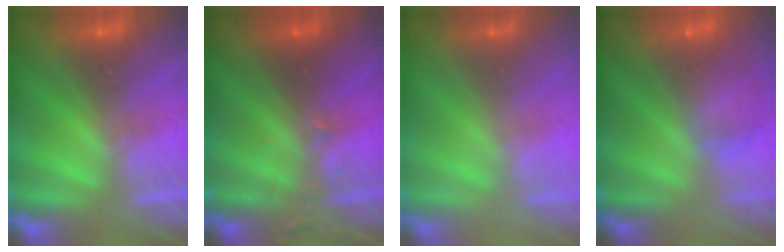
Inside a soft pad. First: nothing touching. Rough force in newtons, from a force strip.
{"total": 3.6}
{"total": 2.2}
{"total": 5.9}